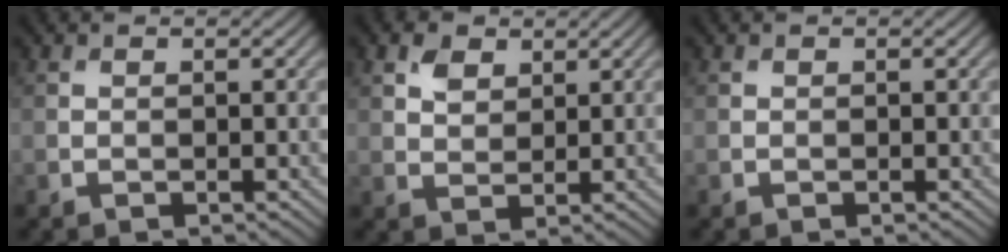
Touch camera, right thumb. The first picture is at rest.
{"total": 2.9, "force": [1.6, 1.9, 1.5], "torque": [-0.034, -0.001, 0.034]}
{"total": 0.0}